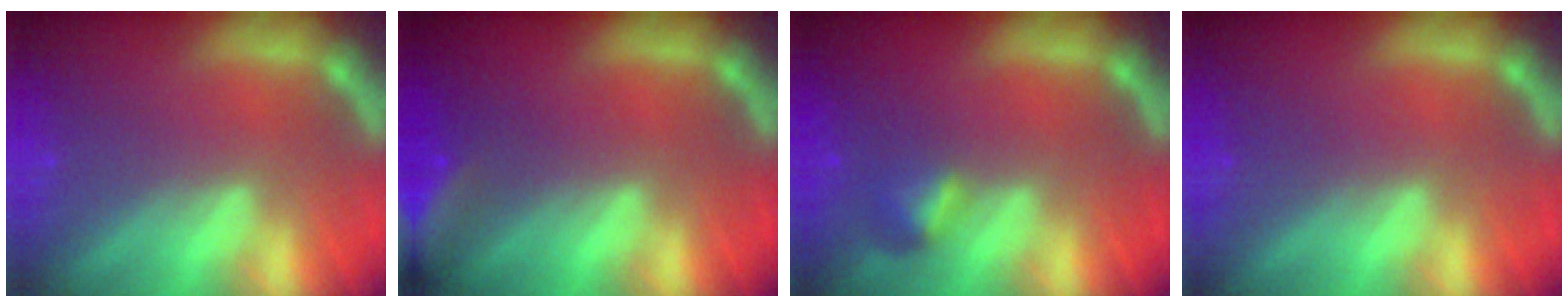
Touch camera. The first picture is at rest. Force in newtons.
{"total": 6.0}
{"total": 1.9}
{"total": 0.0}